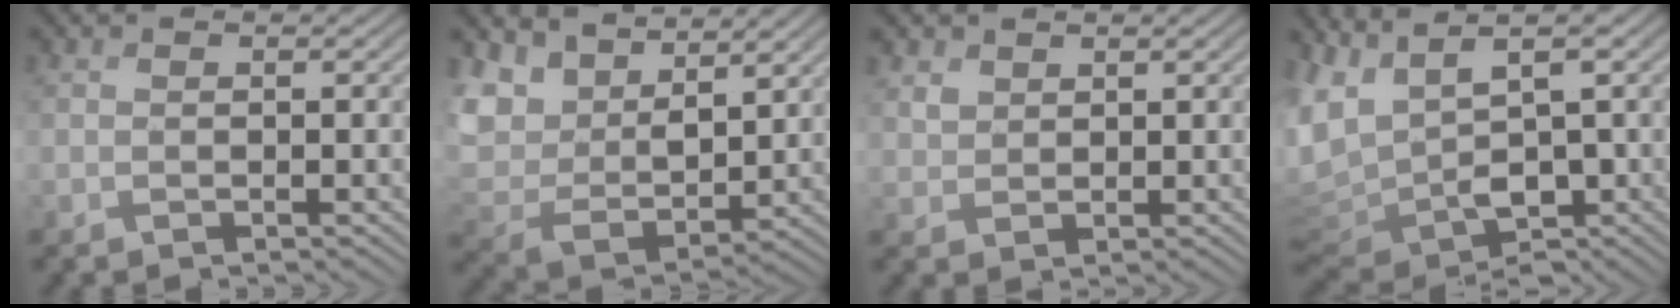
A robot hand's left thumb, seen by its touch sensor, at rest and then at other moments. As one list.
[{"total": 9.6, "force": [6.6, 5.4, 4.5], "torque": [-0.136, -0.002, 0.122]}, {"total": 2.4, "force": [1.6, 1.6, 0.6], "torque": [-0.017, 0.000, 0.036]}, {"total": 9.5, "force": [1.6, 5.9, 7.3], "torque": [-0.192, -0.013, 0.041]}]